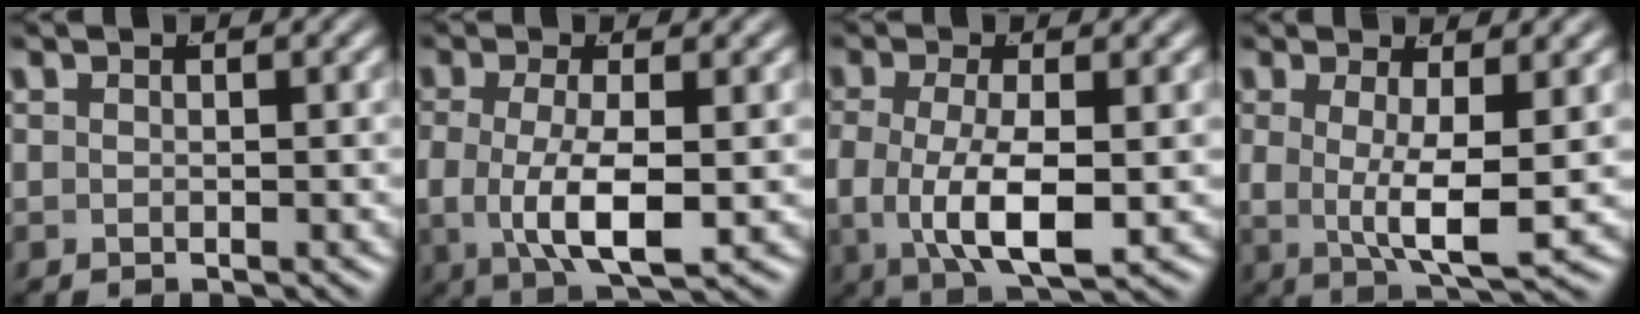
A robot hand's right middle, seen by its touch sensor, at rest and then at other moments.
{"total": 6.2, "force": [-0.6, 3.0, 5.4], "torque": [-0.114, -0.019, -0.001]}
{"total": 6.9, "force": [-0.8, 3.6, 5.8], "torque": [-0.122, -0.020, -0.002]}
{"total": 6.3, "force": [0.4, 2.3, 5.8], "torque": [-0.100, -0.016, 0.014]}